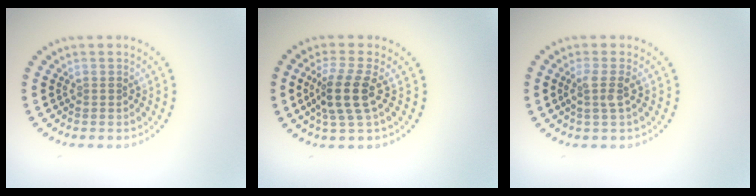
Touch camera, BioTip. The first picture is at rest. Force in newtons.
{"total": 3.7, "press": 2.9, "slide": 2.3}
{"total": 1.8, "press": 1.4, "slide": 1.2}